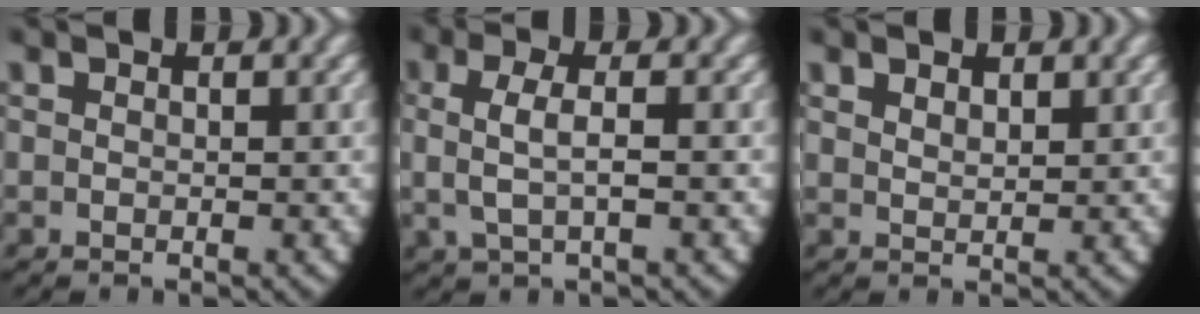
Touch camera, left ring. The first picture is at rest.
{"total": 3.6, "force": [0.7, 1.9, 3.1], "torque": [-0.076, -0.001, 0.016]}
{"total": 1.3, "force": [1.2, 0.2, 0.4], "torque": [-0.012, -0.013, 0.033]}